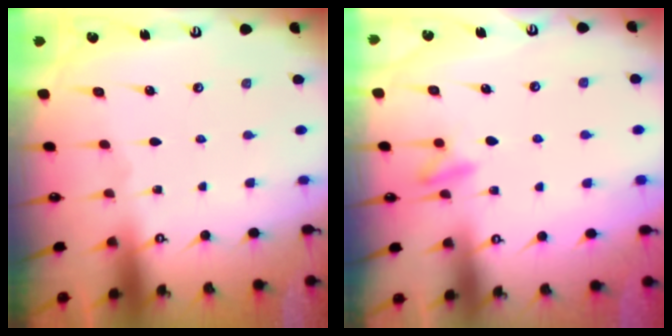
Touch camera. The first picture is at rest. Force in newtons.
{"total": 8.7, "press": 8.6, "slide": 1.2}